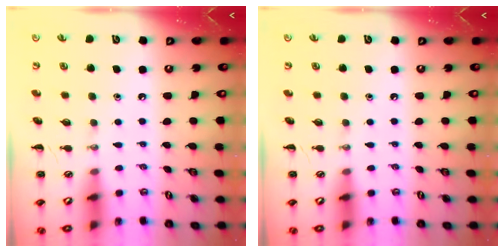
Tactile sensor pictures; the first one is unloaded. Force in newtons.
{"total": 0.0}